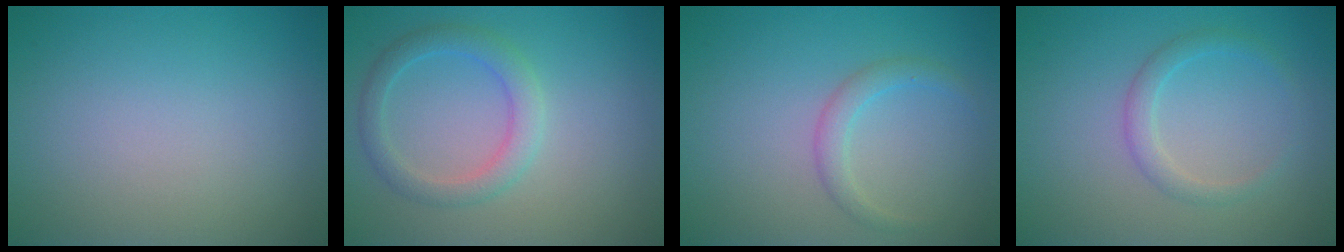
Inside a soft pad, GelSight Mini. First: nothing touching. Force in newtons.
{"total": 2.8, "press": 2.8, "slide": 0.1}
{"total": 1.7, "press": 1.7, "slide": 0.1}
{"total": 1.8, "press": 1.7, "slide": 0.1}